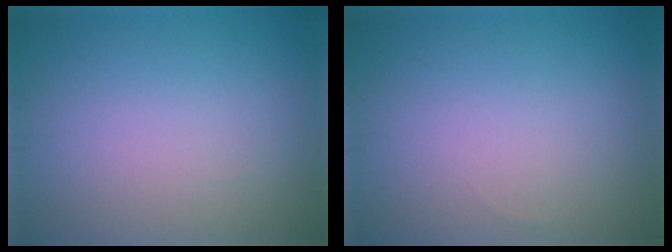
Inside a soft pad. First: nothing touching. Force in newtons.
{"total": 0.0}